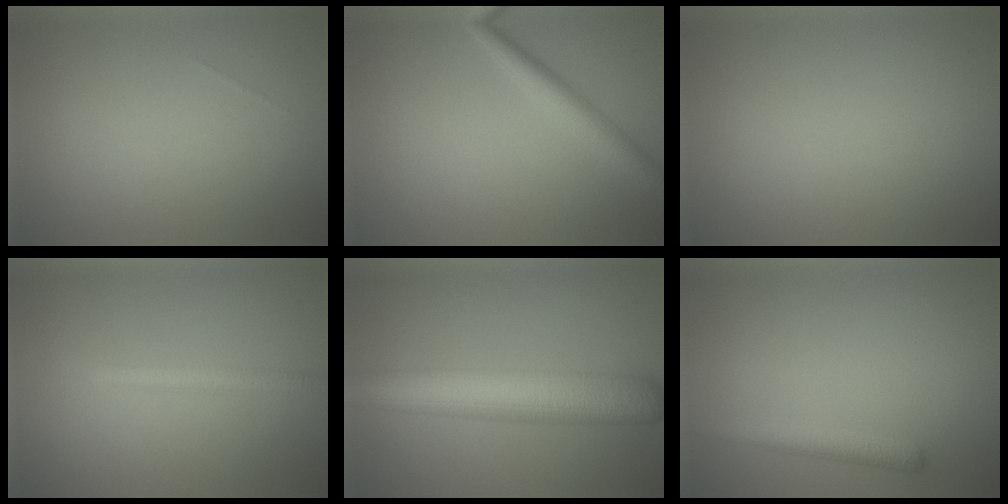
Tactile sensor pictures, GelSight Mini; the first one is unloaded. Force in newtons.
{"total": 2.6, "press": 2.6, "slide": 0.0}
{"total": 0.0}
{"total": 1.9, "press": 1.9, "slide": 0.0}
{"total": 9.1, "press": 9.1, "slide": 0.2}
{"total": 1.9, "press": 1.9, "slide": 0.1}